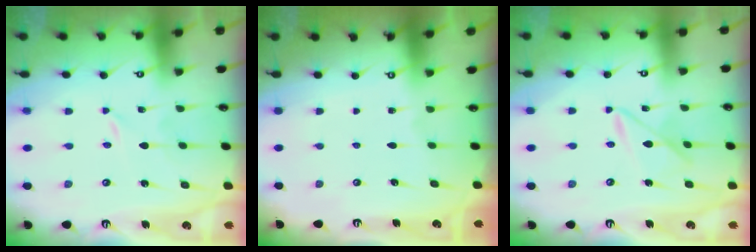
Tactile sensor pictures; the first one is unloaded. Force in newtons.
{"total": 0.0}
{"total": 7.9, "press": 7.9, "slide": 0.4}